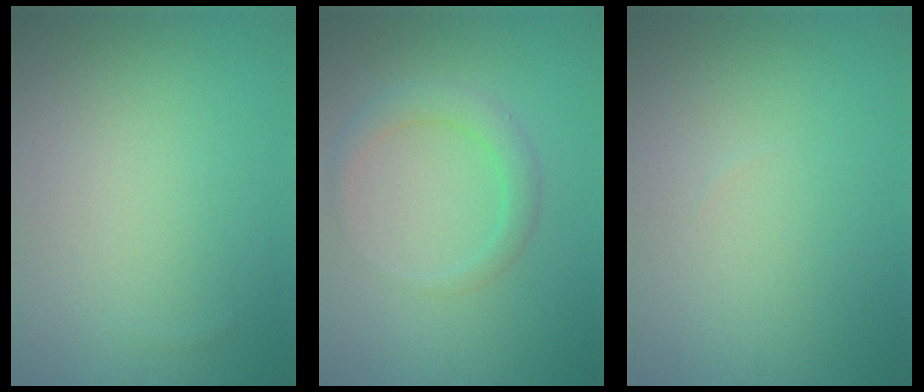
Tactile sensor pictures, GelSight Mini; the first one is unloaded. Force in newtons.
{"total": 2.6, "press": 2.6, "slide": 0.1}
{"total": 0.0}